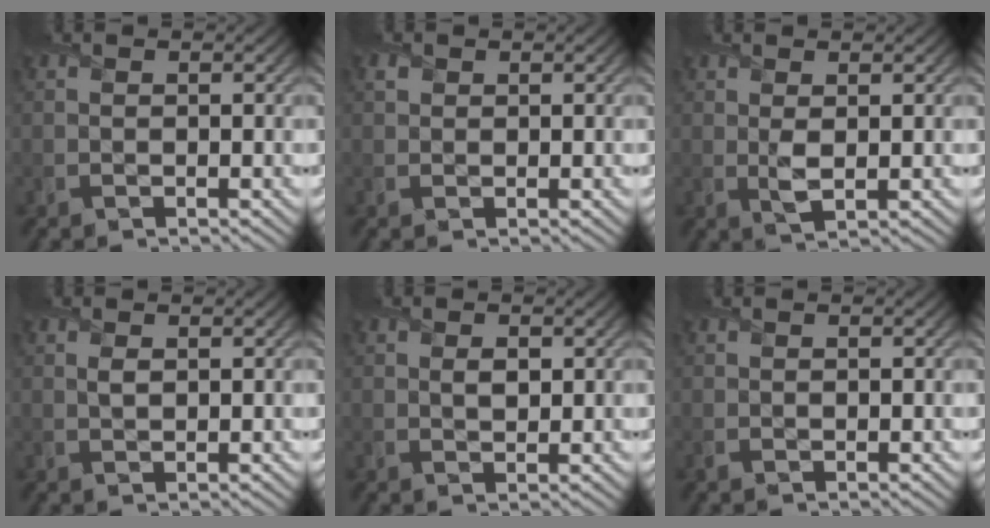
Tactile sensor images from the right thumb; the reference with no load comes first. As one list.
[{"total": 0.8, "force": [0.5, 0.6, 0.2], "torque": [-0.005, 0.004, 0.008]}, {"total": 1.8, "force": [0.5, 0.6, 1.7], "torque": [-0.039, -0.002, 0.013]}, {"total": 1.0, "force": [0.4, 0.3, 0.8], "torque": [-0.024, 0.000, 0.007]}, {"total": 1.5, "force": [0.4, 0.8, 1.2], "torque": [-0.027, -0.002, 0.007]}, {"total": 0.0}]